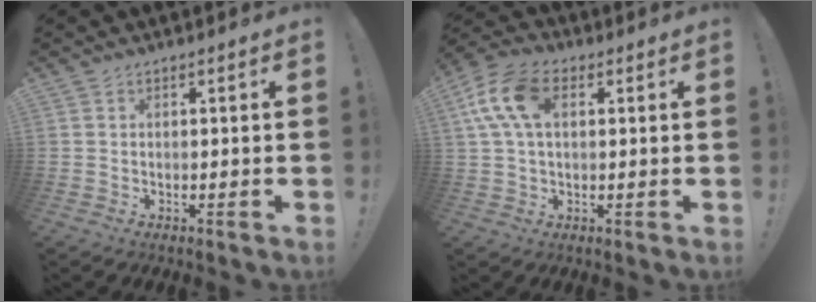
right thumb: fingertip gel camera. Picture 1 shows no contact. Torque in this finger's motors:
{"motor_torque": [-0.19, 1.14, 1.32, 0.17, 0.51]}